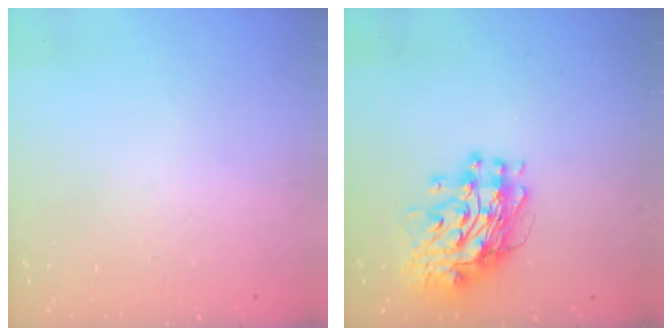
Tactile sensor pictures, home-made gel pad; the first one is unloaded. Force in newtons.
{"total": 11.7, "press": 11.7, "slide": 1.1}